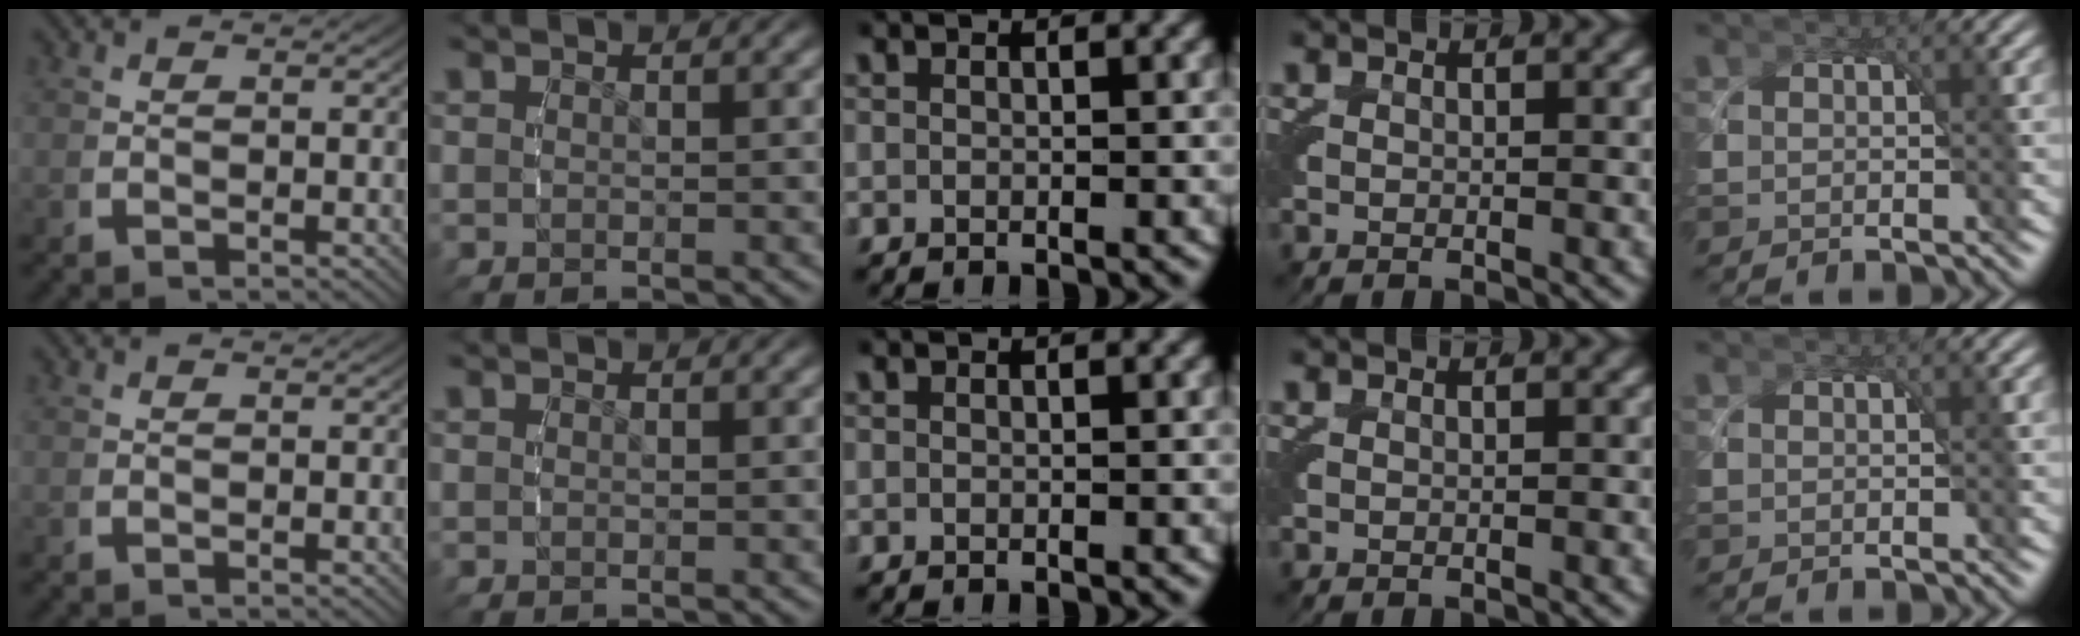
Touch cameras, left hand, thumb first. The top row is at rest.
{}